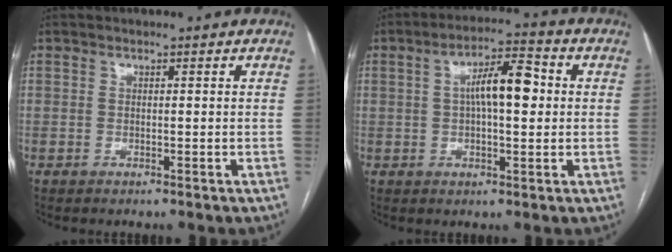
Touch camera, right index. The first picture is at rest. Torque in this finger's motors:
{"motor_torque": [1.16, -0.01, 0.56, 0.12]}